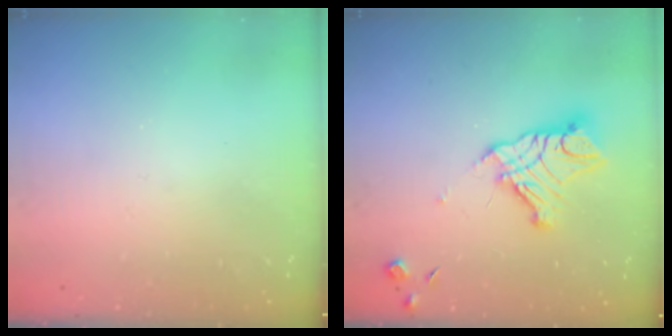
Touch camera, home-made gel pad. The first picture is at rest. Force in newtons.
{"total": 13.7, "press": 13.7, "slide": 1.4}